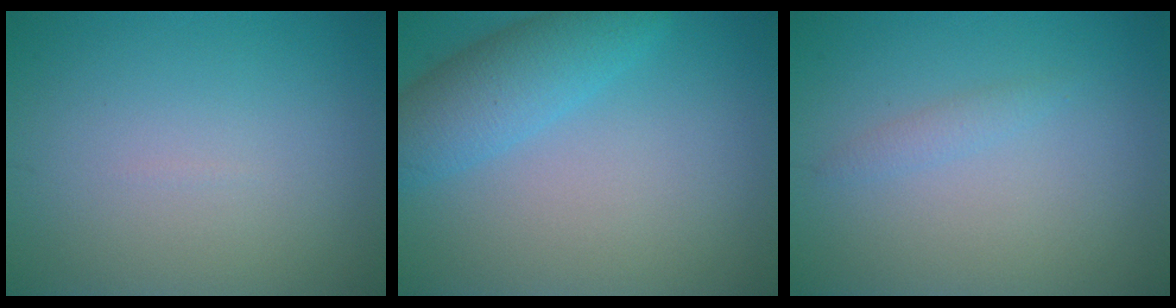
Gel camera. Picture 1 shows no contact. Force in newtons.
{"total": 4.7, "press": 4.7, "slide": 0.2}
{"total": 1.0, "press": 1.0, "slide": 0.1}